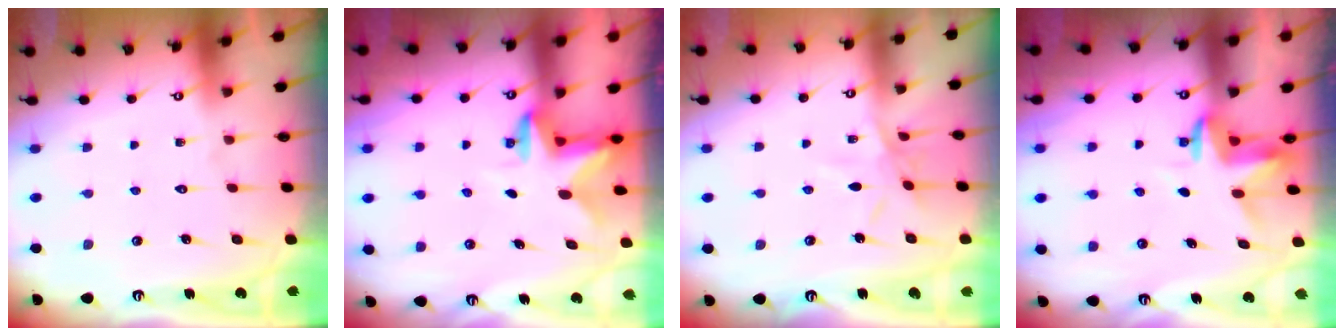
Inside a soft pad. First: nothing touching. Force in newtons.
{"total": 2.7, "press": 2.6, "slide": 0.5}
{"total": 6.4, "press": 6.3, "slide": 0.7}
{"total": 3.6, "press": 3.6, "slide": 0.2}